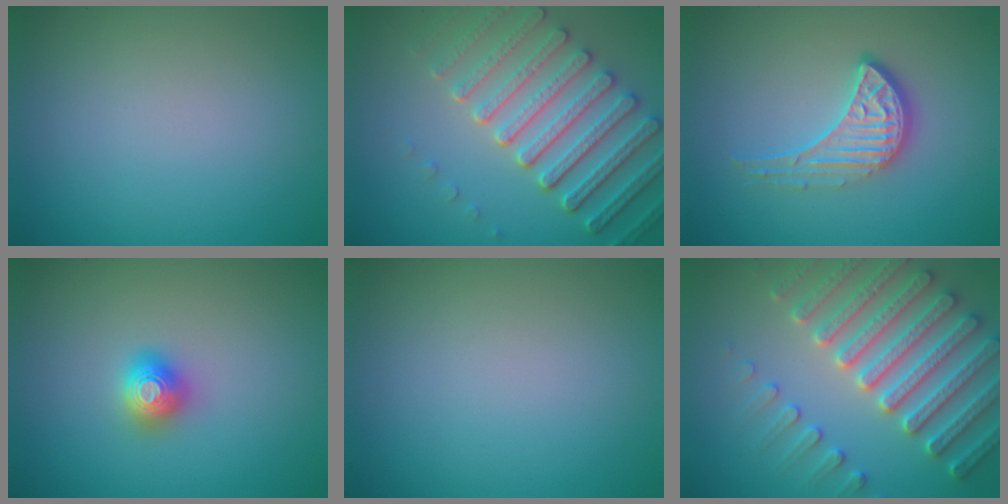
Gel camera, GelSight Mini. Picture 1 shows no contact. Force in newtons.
{"total": 6.9, "press": 5.7, "slide": 3.9}
{"total": 3.5, "press": 2.9, "slide": 2.0}
{"total": 2.0, "press": 2.0, "slide": 0.1}
{"total": 0.0}
{"total": 7.6, "press": 7.3, "slide": 1.9}